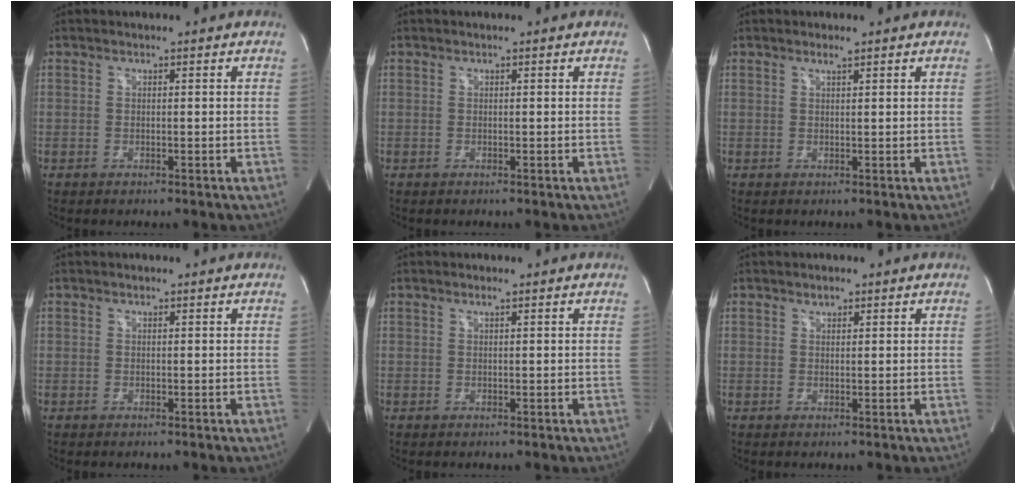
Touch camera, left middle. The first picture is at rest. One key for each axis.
{"total": 0.0}
{"total": 1.1, "fx": 0.8, "fy": 0.1, "fz": 0.7, "tx": -0.014, "ty": 0.000, "tz": 0.016}
{"total": 0.0}
{"total": 0.6, "fx": 0.4, "fy": 0.0, "fz": 0.5, "tx": -0.010, "ty": 0.001, "tz": 0.008}
{"total": 1.2, "fx": 0.8, "fy": 0.6, "fz": 0.5, "tx": -0.011, "ty": 0.002, "tz": 0.013}